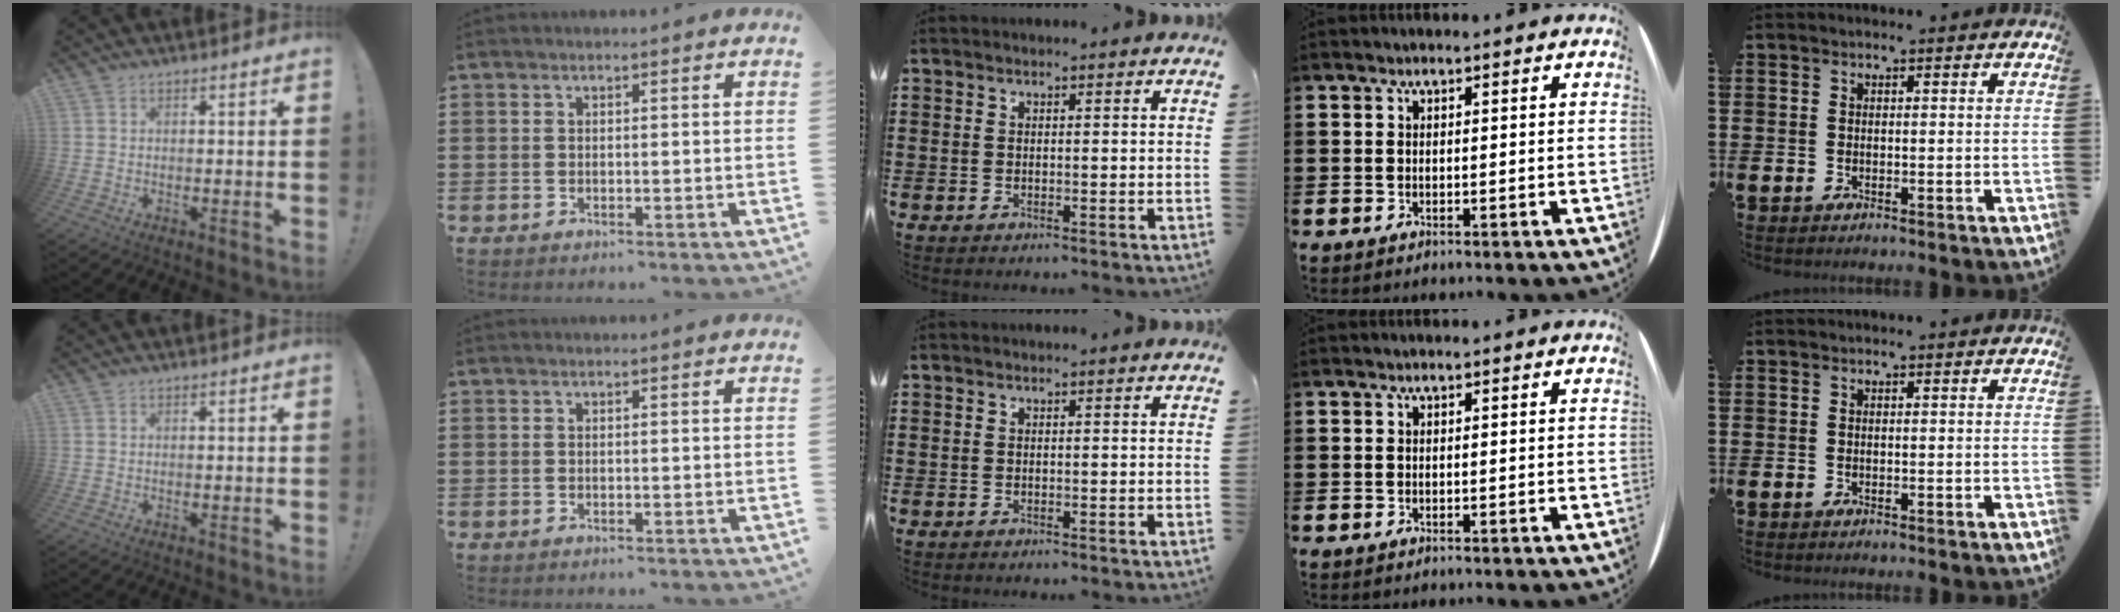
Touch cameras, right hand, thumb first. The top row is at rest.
{}